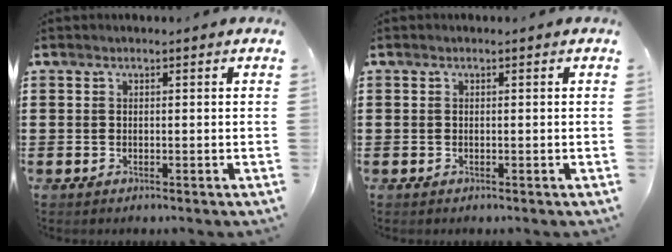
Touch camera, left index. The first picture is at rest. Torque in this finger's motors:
{"motor_torque": [0.00, 0.03, -0.02, 0.00]}